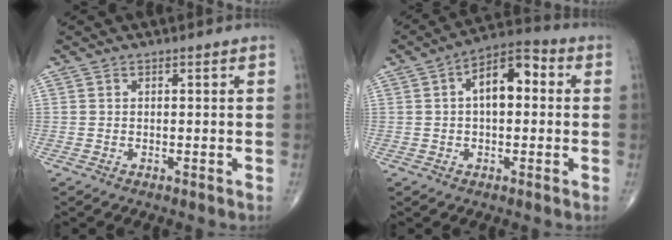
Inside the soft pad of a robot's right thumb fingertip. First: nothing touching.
{"total": 10.0, "force": [1.6, 5.2, 8.4], "torque": [-0.122, 0.029, 0.013]}